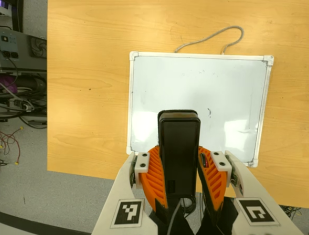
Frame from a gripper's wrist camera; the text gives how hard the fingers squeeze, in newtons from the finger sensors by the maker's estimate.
{"total": 9.8, "left": 8.1, "right": 11.5}